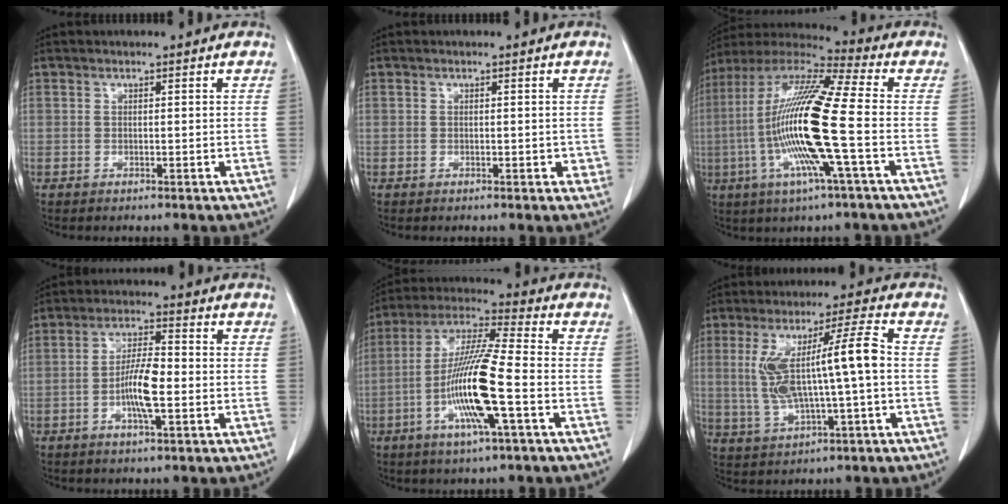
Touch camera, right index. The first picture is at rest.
{"total": 1.5, "force": [-0.2, 0.9, 1.2], "torque": [-0.007, 0.001, 0.001]}
{"total": 18.9, "force": [-3.3, 0.5, 18.6], "torque": [-0.379, -0.008, -0.076]}
{"total": 7.1, "force": [-1.7, 1.3, 6.8], "torque": [-0.132, 0.003, -0.035]}
{"total": 14.5, "force": [-4.0, 0.5, 13.9], "torque": [-0.279, -0.005, -0.083]}
{"total": 11.8, "force": [0.2, 1.0, 11.8], "torque": [-0.235, 0.021, 0.009]}